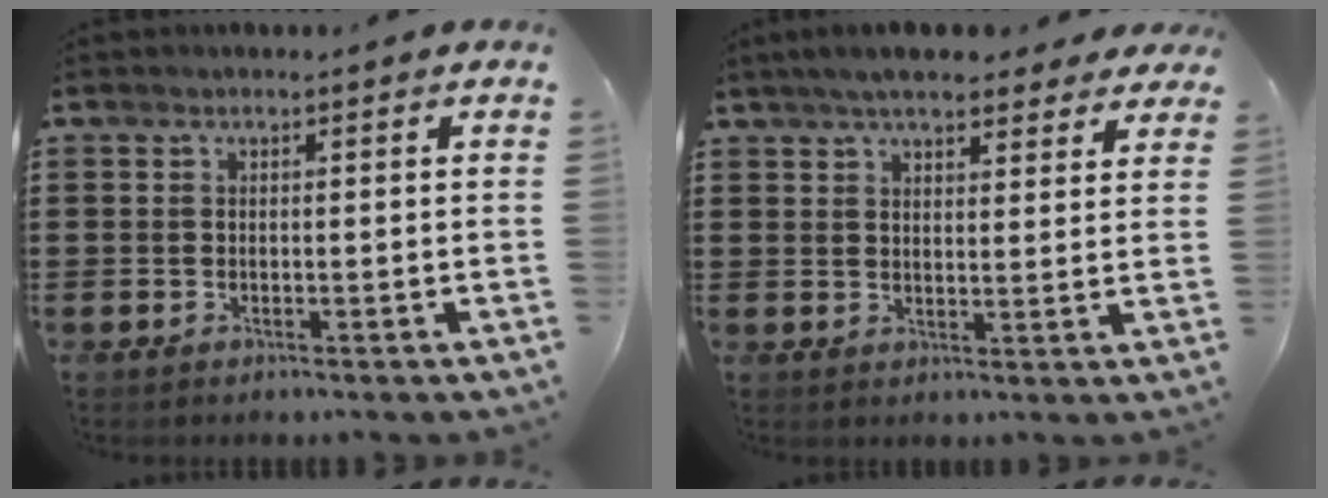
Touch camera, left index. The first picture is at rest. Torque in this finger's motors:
{"motor_torque": [2.14, 0.00, 1.05, 0.21]}